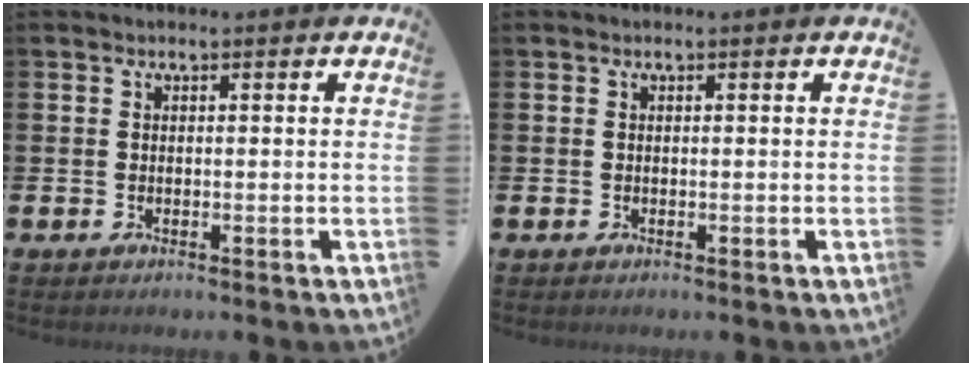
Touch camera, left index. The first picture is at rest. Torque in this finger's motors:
{"motor_torque": [-0.01, -0.01, 0.00, 0.00]}